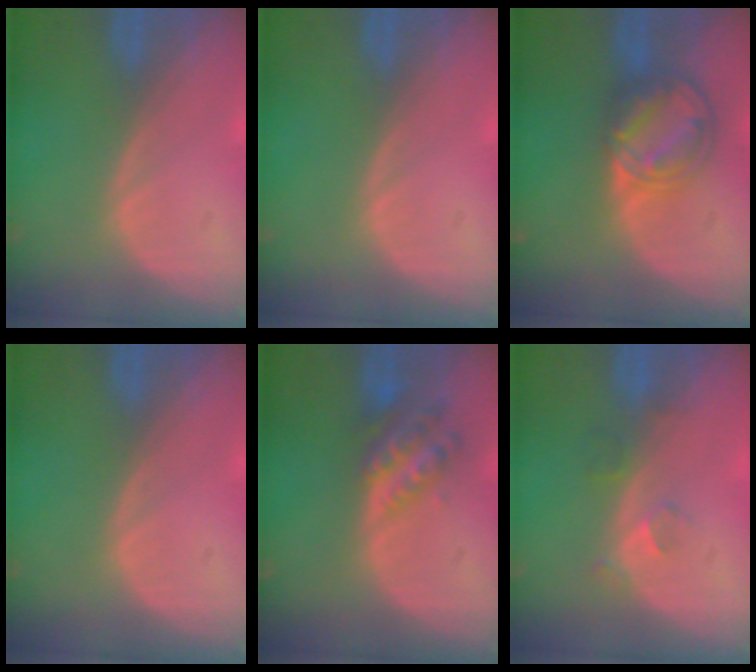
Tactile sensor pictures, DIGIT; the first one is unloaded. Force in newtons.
{"total": 0.0}
{"total": 8.1, "press": 6.9, "slide": 4.4}
{"total": 0.0}
{"total": 6.2, "press": 5.4, "slide": 3.0}
{"total": 3.2, "press": 2.6, "slide": 1.8}